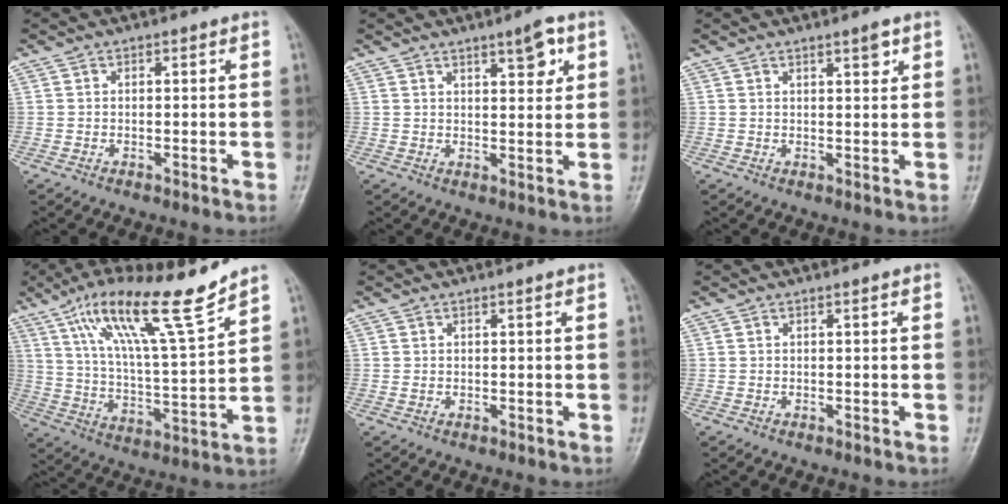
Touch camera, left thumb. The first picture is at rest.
{"total": 5.1, "force": [2.8, 1.5, 4.0], "torque": [-0.049, -0.015, 0.041]}
{"total": 2.3, "force": [1.5, 0.5, 1.6], "torque": [-0.020, -0.010, 0.024]}
{"total": 17.6, "force": [12.0, 1.8, 12.8], "torque": [-0.212, -0.056, 0.211]}
{"total": 0.7, "force": [0.5, 0.1, 0.5], "torque": [-0.010, -0.002, 0.009]}
{"total": 0.0}